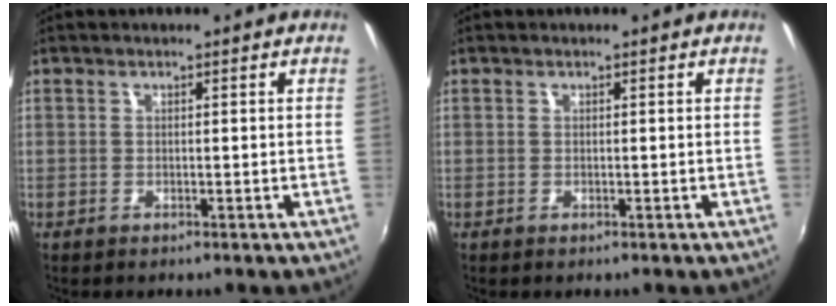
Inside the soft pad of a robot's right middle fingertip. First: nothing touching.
{"total": 0.0}